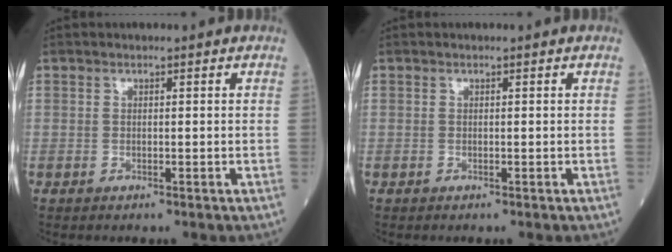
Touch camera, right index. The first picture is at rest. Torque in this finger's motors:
{"motor_torque": [0.01, 0.00, 0.00, 0.00]}